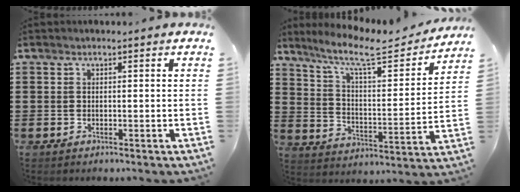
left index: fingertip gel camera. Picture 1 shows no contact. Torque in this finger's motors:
{"motor_torque": [1.38, -0.76, 0.24, 0.08]}